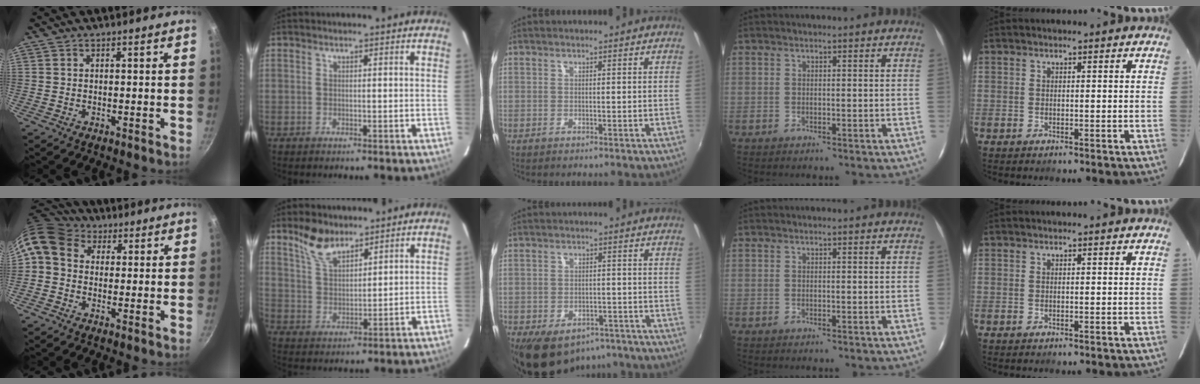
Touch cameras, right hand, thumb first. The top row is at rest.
{"thumb": {"total": 10.0, "force": [2.6, 8.0, 5.3], "torque": [-0.089, 0.021, 0.027]}, "index": {"total": 7.6, "force": [5.8, 3.2, 3.6], "torque": [-0.067, 0.011, 0.117]}, "middle": {"total": 13.2, "force": [-8.8, 7.7, 6.2], "torque": [-0.124, -0.004, -0.111]}}